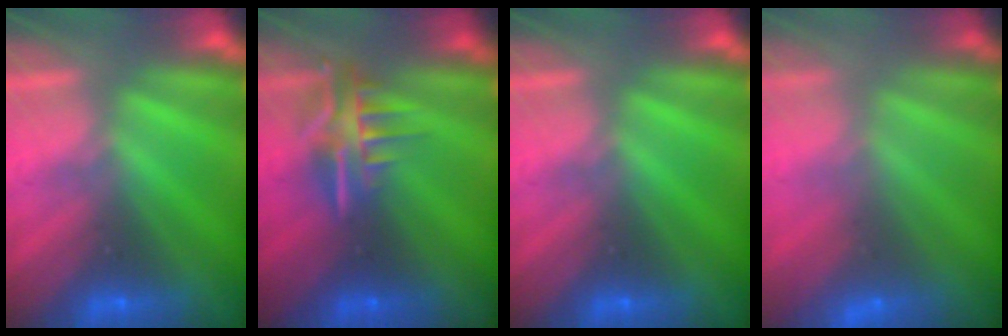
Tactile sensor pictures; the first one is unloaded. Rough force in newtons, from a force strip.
{"total": 5.5}
{"total": 0.0}
{"total": 3.0}